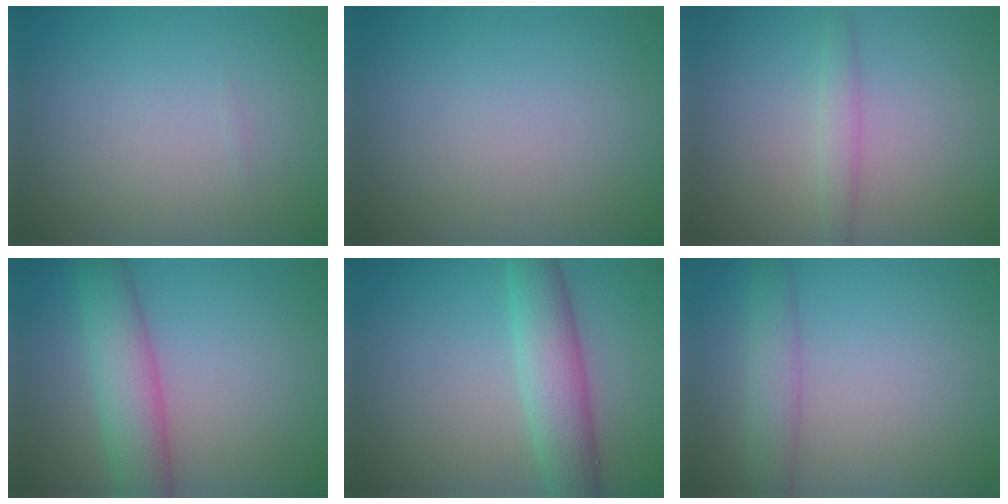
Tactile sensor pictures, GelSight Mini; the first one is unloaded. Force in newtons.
{"total": 0.0}
{"total": 1.6, "press": 1.6, "slide": 0.0}
{"total": 5.9, "press": 5.9, "slide": 0.2}
{"total": 5.2, "press": 5.2, "slide": 0.1}
{"total": 3.0, "press": 3.0, "slide": 0.1}